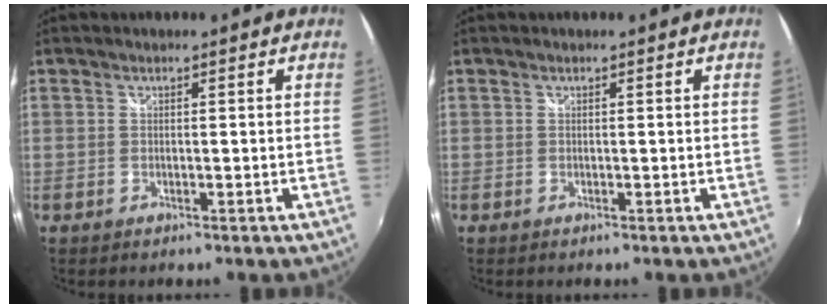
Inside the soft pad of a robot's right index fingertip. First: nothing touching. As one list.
[{"total": 0.0}]